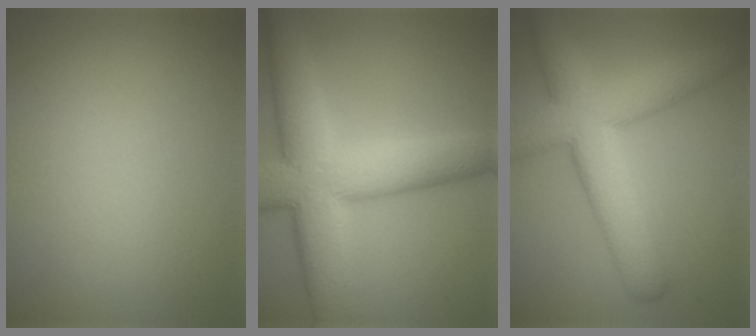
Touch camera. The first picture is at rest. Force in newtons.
{"total": 10.9, "press": 10.9, "slide": 0.9}
{"total": 8.7, "press": 8.7, "slide": 0.3}